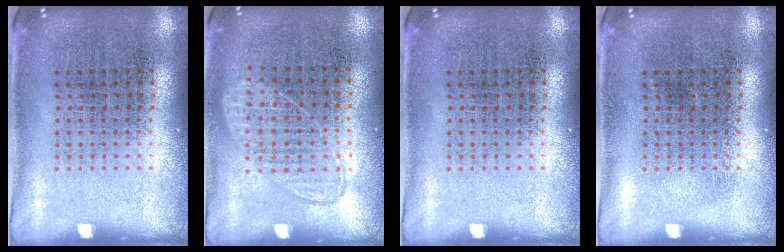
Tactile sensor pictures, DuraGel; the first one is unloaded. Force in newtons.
{"total": 0.8, "press": 0.8, "slide": 0.2}
{"total": 0.0}
{"total": 0.0}